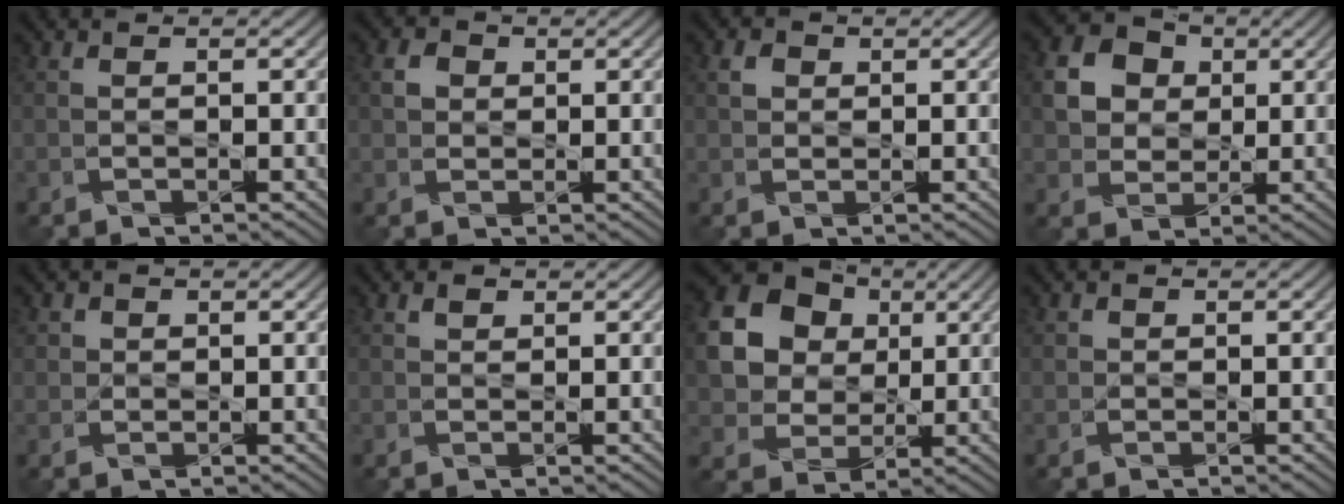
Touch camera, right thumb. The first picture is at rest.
{"total": 2.1, "force": [0.6, 1.8, 0.9], "torque": [-0.020, 0.000, 0.008]}
{"total": 1.6, "force": [0.6, 1.3, 0.7], "torque": [-0.017, 0.001, 0.010]}
{"total": 7.1, "force": [1.9, 6.1, 3.2], "torque": [-0.109, 0.011, 0.029]}
{"total": 1.7, "force": [0.7, 1.5, 0.3], "torque": [-0.010, -0.008, 0.015]}
{"total": 0.9, "force": [0.7, 0.4, 0.4], "torque": [-0.010, 0.001, 0.014]}
{"total": 18.8, "force": [6.3, 15.7, 8.3], "torque": [-0.237, 0.022, 0.135]}
{"total": 0.8, "force": [0.3, 0.7, 0.0], "torque": [0.000, -0.004, 0.004]}